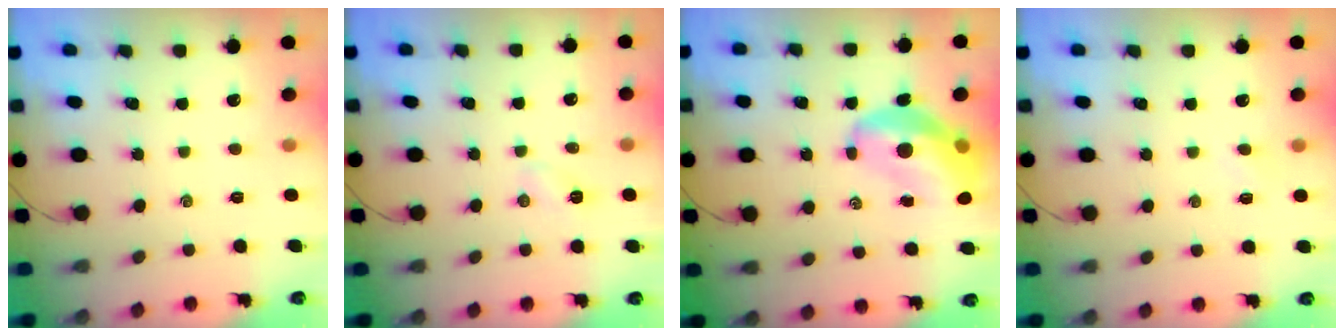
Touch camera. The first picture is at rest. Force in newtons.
{"total": 3.2, "press": 3.0, "slide": 0.9}
{"total": 13.8, "press": 13.2, "slide": 3.9}
{"total": 2.4, "press": 2.2, "slide": 0.8}